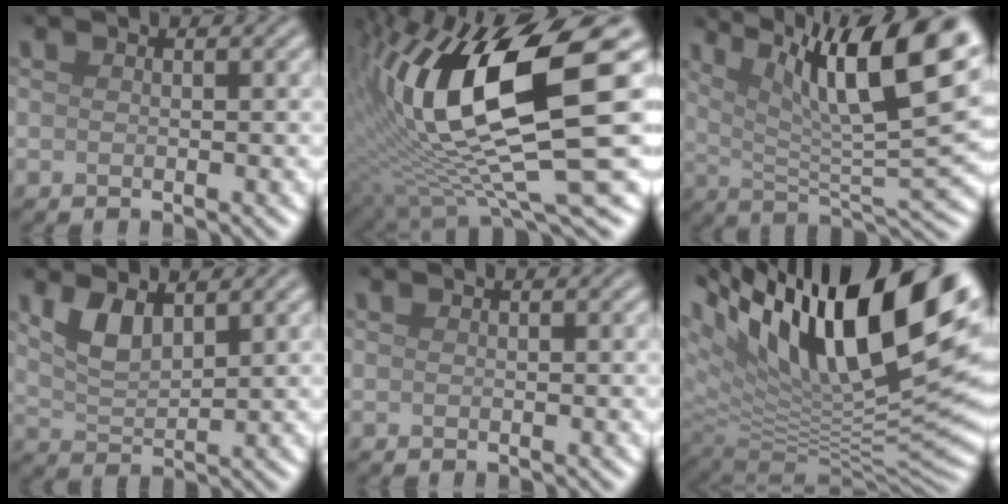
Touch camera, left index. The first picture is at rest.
{"total": 15.5, "force": [2.4, 4.4, 14.7], "torque": [-0.280, -0.008, 0.050]}
{"total": 13.5, "force": [6.3, 3.6, 11.4], "torque": [-0.173, 0.006, 0.107]}
{"total": 3.2, "force": [1.9, 1.3, 2.2], "torque": [-0.050, -0.006, 0.041]}
{"total": 0.0}
{"total": 18.8, "force": [8.1, 8.0, 15.0], "torque": [-0.247, 0.020, 0.154]}